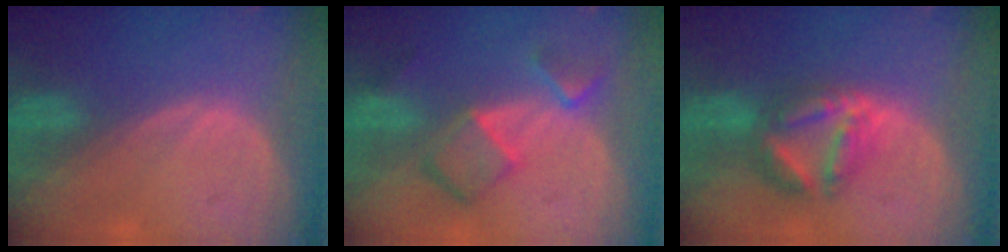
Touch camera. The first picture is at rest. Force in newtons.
{"total": 7.3, "press": 6.3, "slide": 3.7}
{"total": 6.9, "press": 6.8, "slide": 0.4}